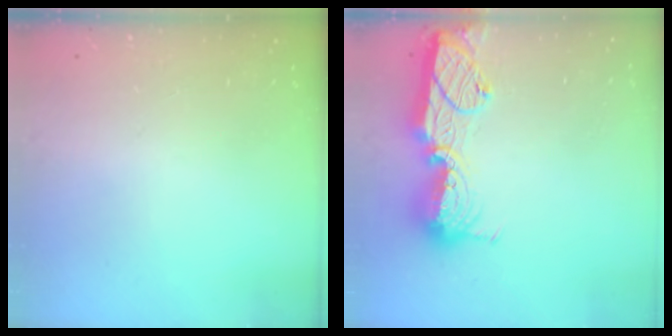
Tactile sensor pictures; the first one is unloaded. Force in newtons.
{"total": 14.9, "press": 14.9, "slide": 0.9}